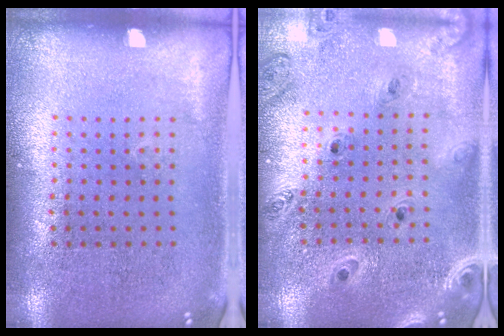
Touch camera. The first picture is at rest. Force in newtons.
{"total": 1.3, "press": 1.3, "slide": 0.2}